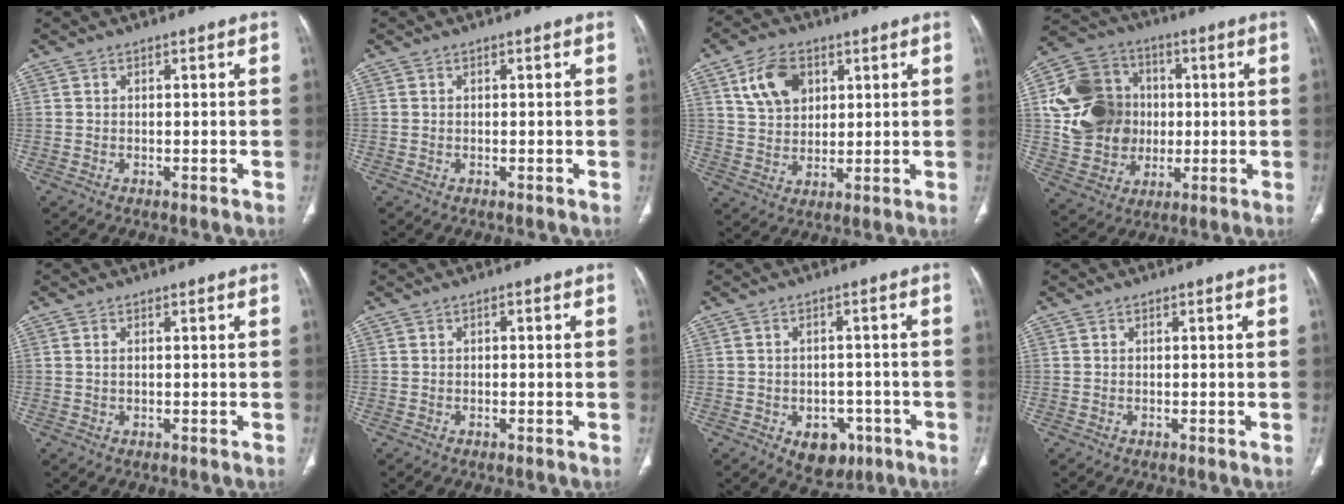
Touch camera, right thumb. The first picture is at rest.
{"total": 0.0}
{"total": 9.6, "force": [4.1, 6.6, 5.7], "torque": [-0.085, -0.011, 0.079]}
{"total": 18.6, "force": [1.2, 15.8, 9.7], "torque": [-0.160, 0.018, 0.033]}
{"total": 0.8, "force": [0.1, 0.4, 0.7], "torque": [-0.017, 0.001, 0.004]}
{"total": 0.6, "force": [-0.1, 0.4, 0.4], "torque": [-0.004, 0.003, -0.003]}
{"total": 7.5, "force": [-3.2, 5.3, 4.1], "torque": [-0.027, 0.017, -0.034]}
{"total": 0.0}